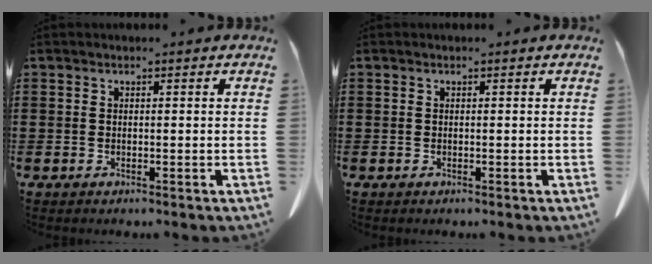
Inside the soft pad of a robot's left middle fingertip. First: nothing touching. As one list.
[{"total": 0.0}]